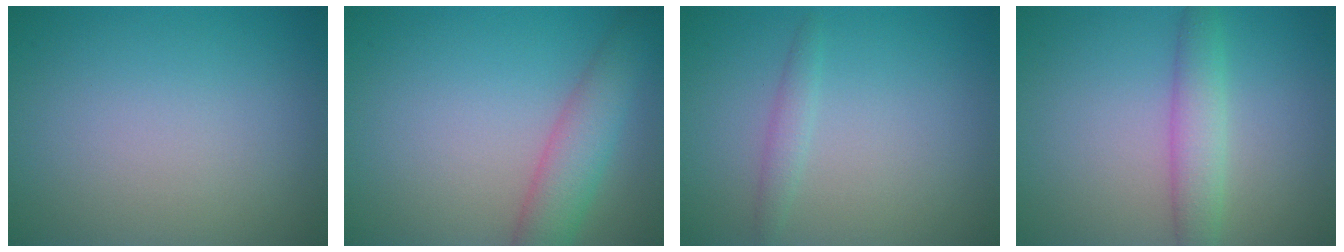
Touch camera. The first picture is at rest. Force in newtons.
{"total": 4.2, "press": 4.2, "slide": 0.3}
{"total": 1.3, "press": 1.3, "slide": 0.0}
{"total": 3.0, "press": 3.0, "slide": 0.1}